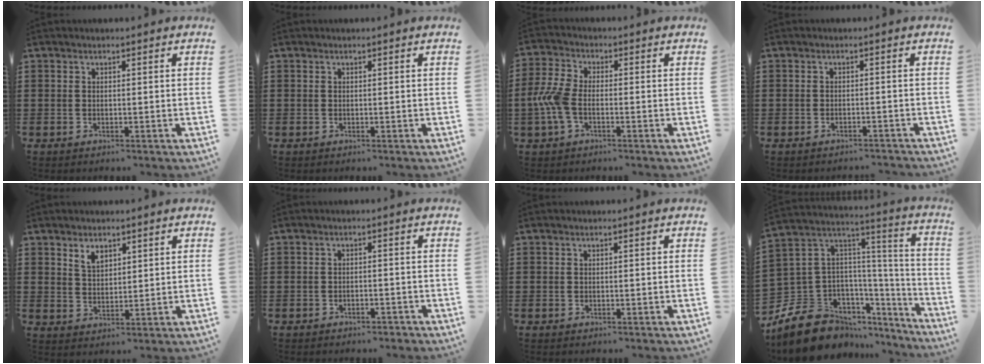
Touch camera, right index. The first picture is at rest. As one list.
[{"total": 0.0}, {"total": 6.3, "force": [-1.6, 3.1, 5.2], "torque": [-0.141, -0.008, -0.040]}, {"total": 1.2, "force": [-1.1, 0.1, 0.3], "torque": [-0.010, -0.001, -0.022]}, {"total": 3.1, "force": [2.2, 1.8, 1.3], "torque": [-0.031, 0.004, 0.042]}, {"total": 1.3, "force": [-1.3, 0.2, 0.2], "torque": [-0.009, -0.001, -0.026]}, {"total": 0.0}, {"total": 14.0, "force": [-9.8, 8.6, 5.0], "torque": [-0.127, 0.018, -0.172]}]